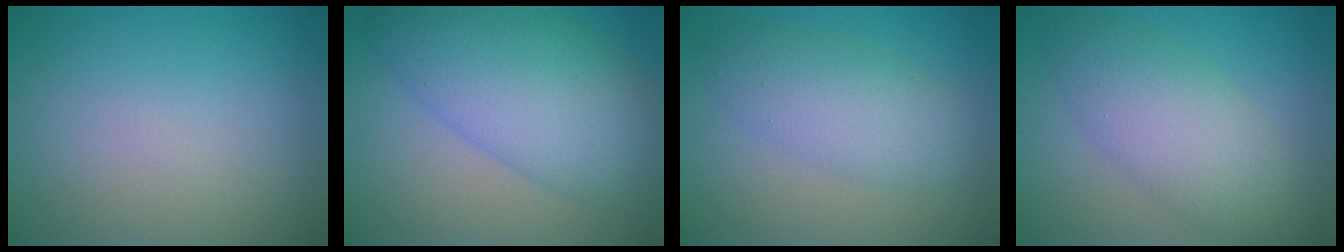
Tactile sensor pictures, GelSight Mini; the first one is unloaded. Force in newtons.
{"total": 9.5, "press": 9.5, "slide": 0.3}
{"total": 4.4, "press": 4.4, "slide": 0.1}
{"total": 5.5, "press": 5.5, "slide": 0.3}